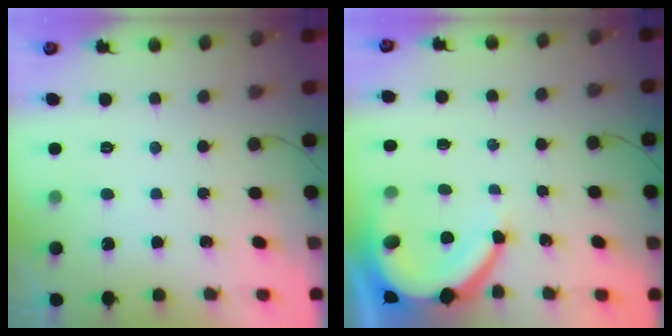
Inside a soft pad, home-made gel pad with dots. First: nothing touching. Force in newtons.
{"total": 8.5, "press": 8.4, "slide": 1.0}